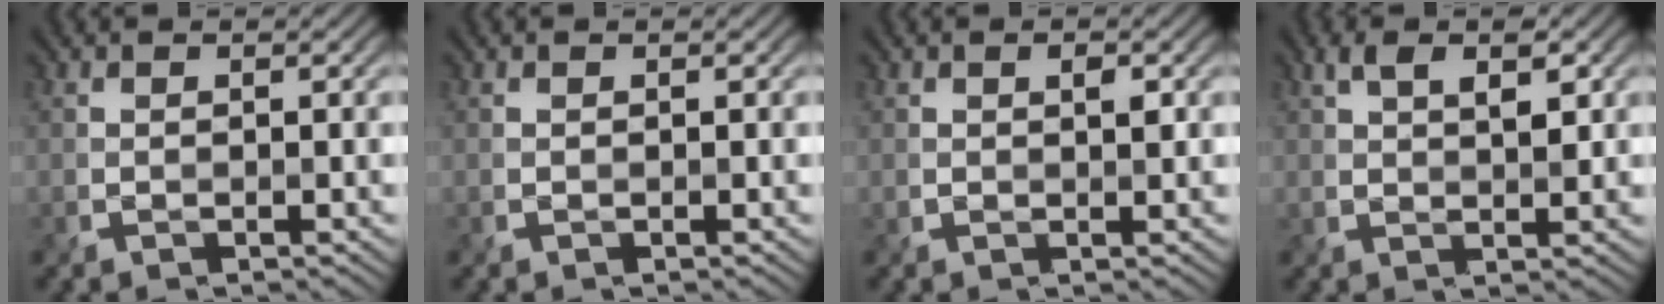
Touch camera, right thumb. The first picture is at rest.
{"total": 0.0}
{"total": 1.3, "force": [0.2, 0.6, 1.1], "torque": [-0.015, -0.002, 0.004]}
{"total": 3.8, "force": [1.5, 1.7, 3.0], "torque": [-0.054, 0.002, 0.026]}